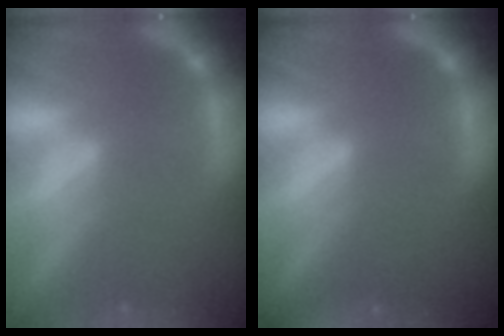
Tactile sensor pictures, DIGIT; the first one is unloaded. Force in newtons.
{"total": 9.4}